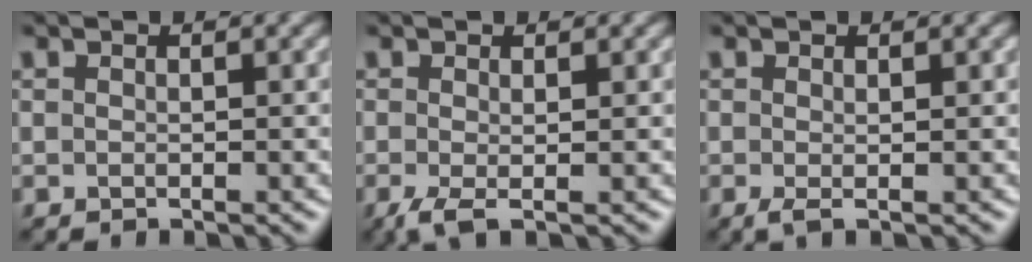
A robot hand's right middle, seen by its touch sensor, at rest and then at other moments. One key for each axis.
{"total": 2.0, "fx": -0.7, "fy": 0.4, "fz": 1.8, "tx": -0.044, "ty": -0.008, "tz": -0.017}
{"total": 1.0, "fx": -0.2, "fy": 0.1, "fz": 0.9, "tx": -0.020, "ty": -0.006, "tz": -0.003}